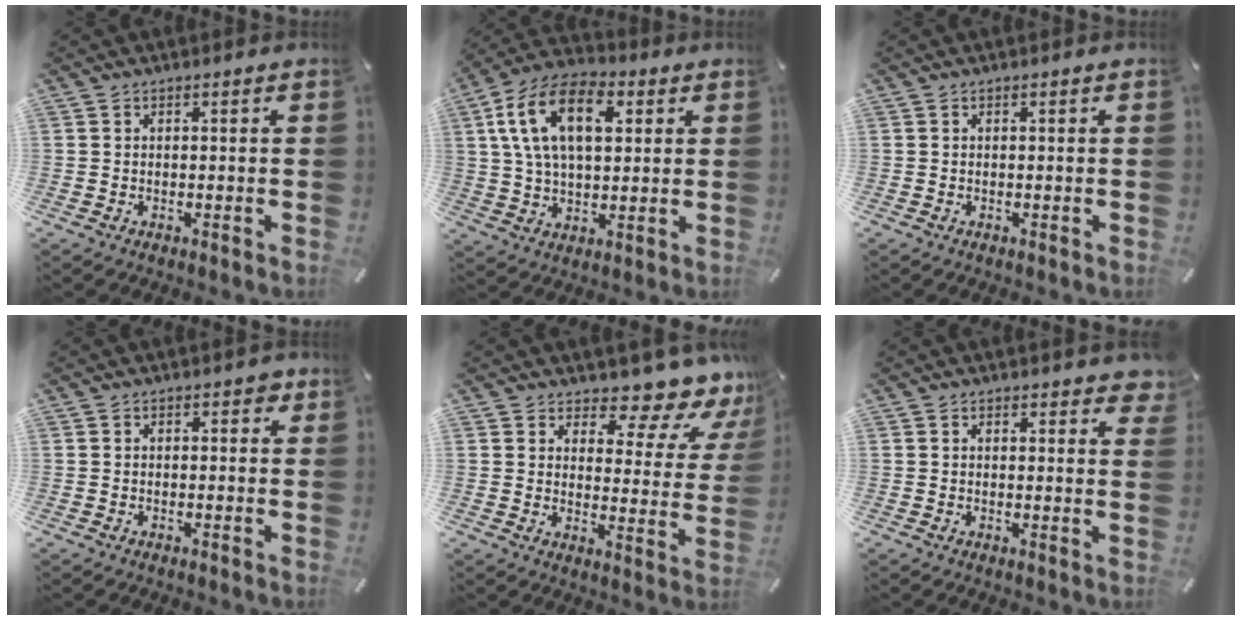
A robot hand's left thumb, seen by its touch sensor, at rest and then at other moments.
{"total": 16.2, "force": [5.3, 9.7, 11.9], "torque": [-0.254, 0.007, 0.089]}
{"total": 0.0}
{"total": 1.6, "force": [0.6, 1.1, 1.0], "torque": [-0.006, 0.001, 0.005]}
{"total": 11.0, "force": [9.4, 3.4, 4.5], "torque": [-0.052, -0.090, 0.159]}
{"total": 2.9, "force": [2.3, 1.3, 1.1], "torque": [-0.004, -0.012, 0.037]}